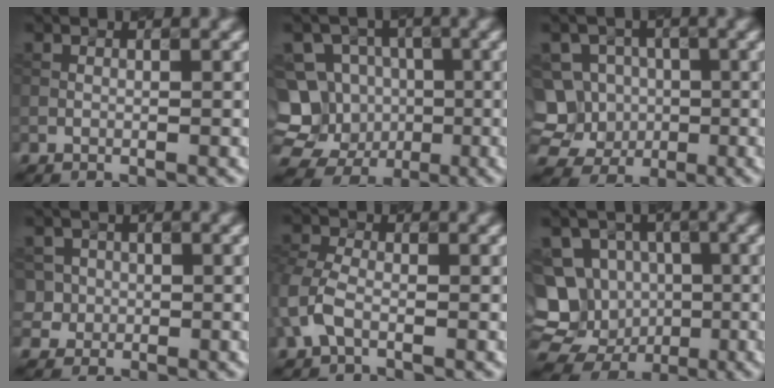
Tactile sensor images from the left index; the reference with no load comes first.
{"total": 11.6, "force": [-2.0, 11.2, 2.2], "torque": [-0.075, 0.021, -0.046]}
{"total": 8.1, "force": [-1.2, 7.8, 1.8], "torque": [-0.037, 0.027, -0.051]}
{"total": 2.9, "force": [0.4, 2.9, 0.3], "torque": [0.004, 0.011, 0.003]}
{"total": 3.1, "force": [-1.0, 2.1, 2.1], "torque": [-0.060, 0.008, -0.030]}
{"total": 12.2, "force": [-2.1, 11.6, 3.4], "torque": [-0.088, 0.013, -0.045]}